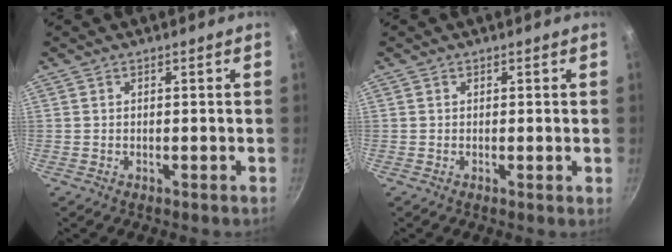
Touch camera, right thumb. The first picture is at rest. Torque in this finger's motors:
{"motor_torque": [-0.72, 0.10, -0.28, 0.22, -0.01]}